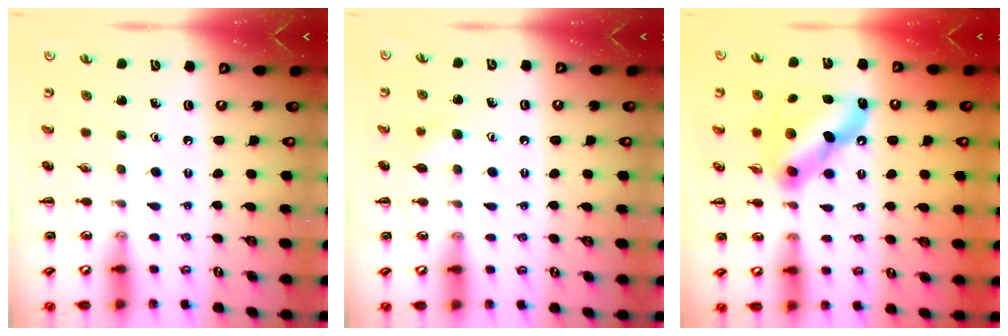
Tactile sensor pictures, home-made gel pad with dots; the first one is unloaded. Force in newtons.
{"total": 4.9, "press": 4.8, "slide": 1.0}
{"total": 12.1, "press": 12.1, "slide": 0.3}